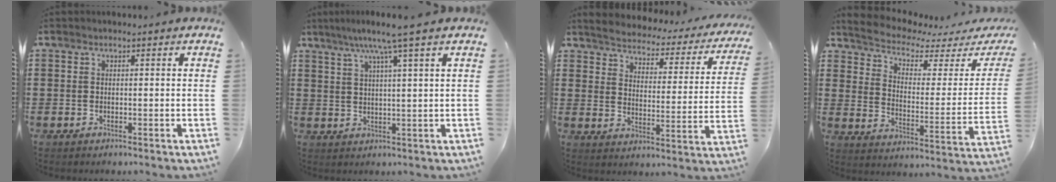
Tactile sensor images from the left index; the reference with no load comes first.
{"total": 6.3, "force": [4.2, -0.5, 4.7], "torque": [-0.104, -0.003, 0.069]}
{"total": 2.7, "force": [2.7, 0.1, 0.3], "torque": [-0.029, -0.030, 0.035]}
{"total": 3.4, "force": [2.8, 0.8, 1.7], "torque": [-0.052, -0.025, 0.040]}